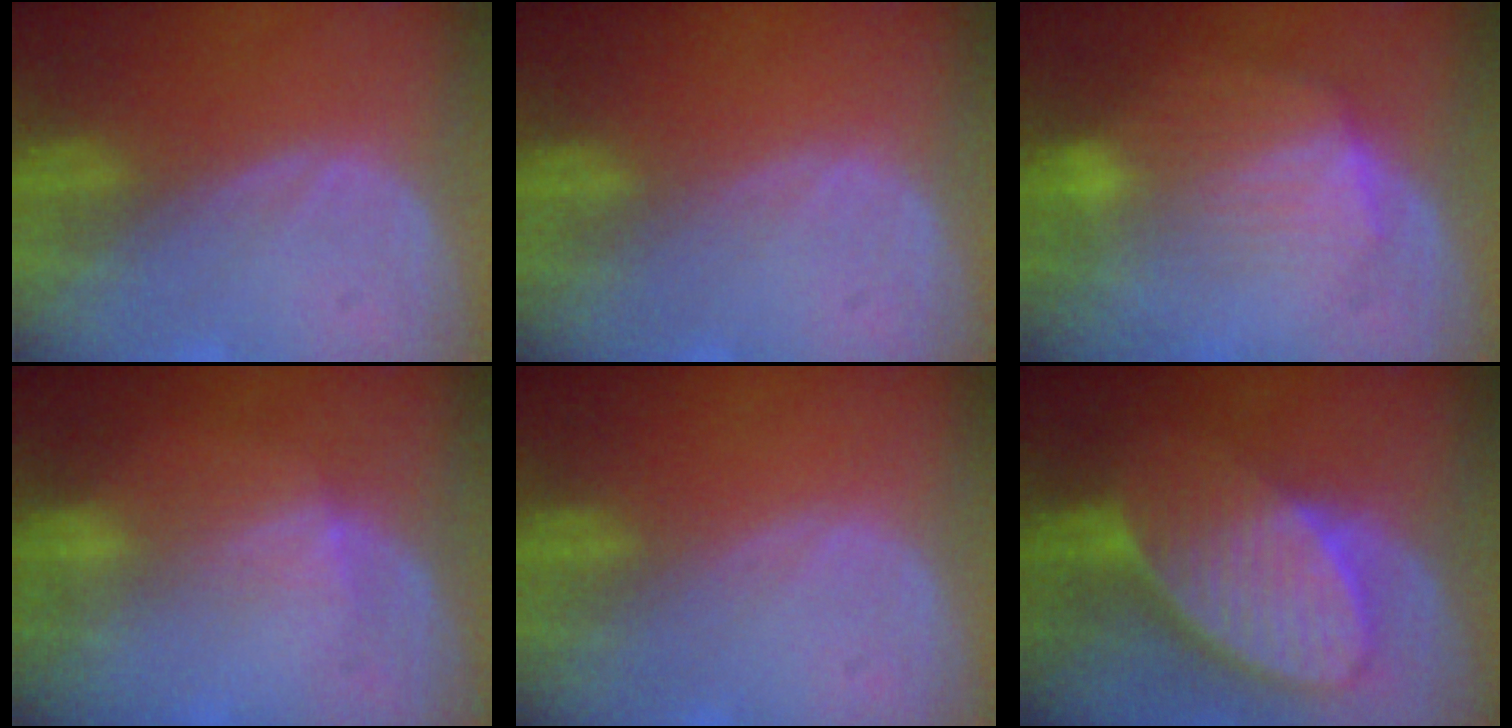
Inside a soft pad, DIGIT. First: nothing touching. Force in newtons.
{"total": 0.0}
{"total": 7.3, "press": 6.9, "slide": 2.3}
{"total": 2.4, "press": 2.1, "slide": 1.2}
{"total": 0.0}
{"total": 10.2, "press": 9.0, "slide": 4.9}